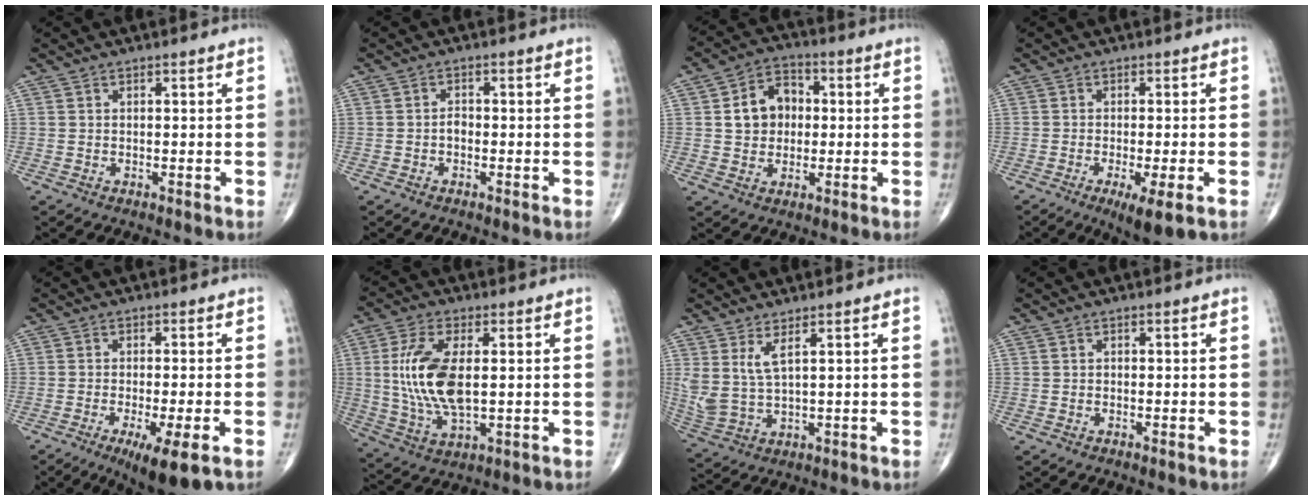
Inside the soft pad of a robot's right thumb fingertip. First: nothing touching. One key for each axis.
{"total": 1.4, "fx": -0.5, "fy": 0.9, "fz": 1.0, "tx": -0.009, "ty": 0.004, "tz": -0.012}
{"total": 9.1, "fx": 0.9, "fy": 7.2, "fz": 5.4, "tx": -0.063, "ty": 0.015, "tz": 0.007}
{"total": 6.7, "fx": -2.9, "fy": 1.2, "fz": 5.9, "tx": -0.095, "ty": -0.015, "tz": -0.045}
{"total": 9.0, "fx": -4.3, "fy": 1.6, "fz": 7.7, "tx": -0.124, "ty": -0.014, "tz": -0.064}
{"total": 13.8, "fx": 1.3, "fy": 6.3, "fz": 12.2, "tx": -0.258, "ty": -0.009, "tz": 0.031}
{"total": 5.9, "fx": 2.7, "fy": 1.8, "fz": 5.0, "tx": -0.122, "ty": -0.020, "tz": 0.068}
{"total": 0.0}